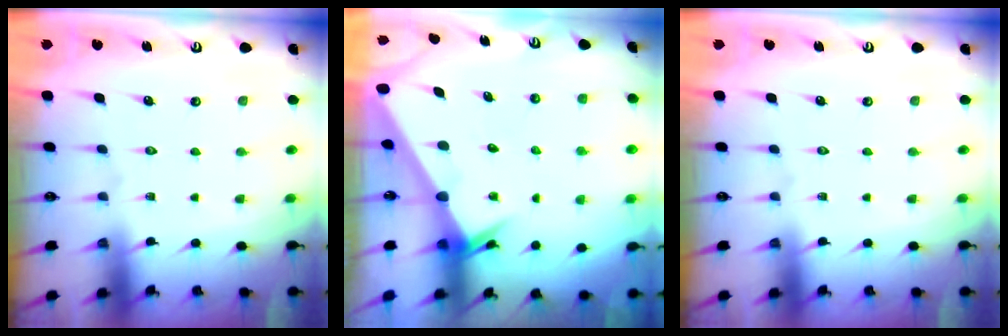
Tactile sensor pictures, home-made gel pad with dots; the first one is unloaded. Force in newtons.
{"total": 3.2, "press": 3.2, "slide": 0.1}
{"total": 0.0}